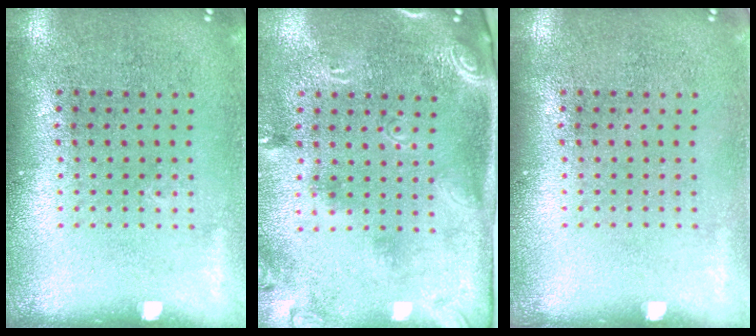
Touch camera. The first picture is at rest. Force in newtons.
{"total": 2.6, "press": 1.7, "slide": 2.0}
{"total": 0.0}